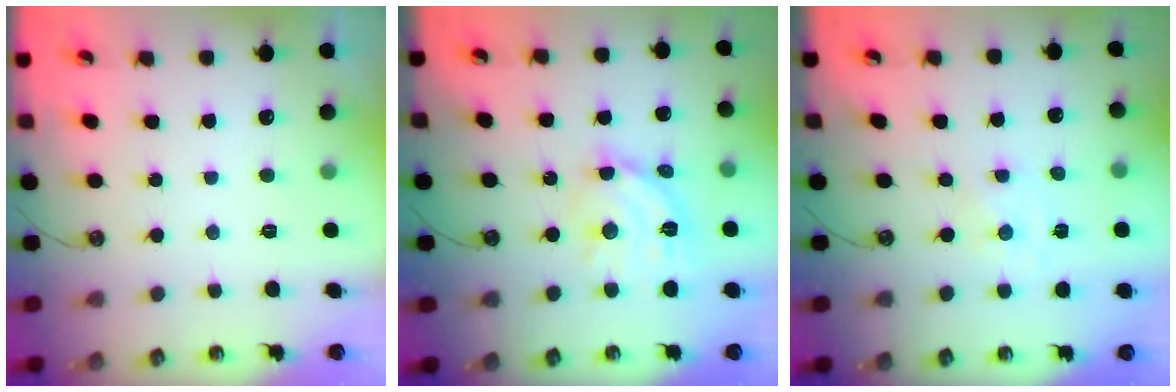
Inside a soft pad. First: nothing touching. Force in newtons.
{"total": 13.1, "press": 13.1, "slide": 1.0}
{"total": 0.0}